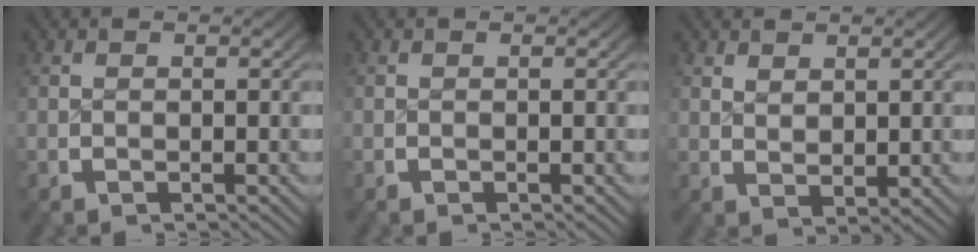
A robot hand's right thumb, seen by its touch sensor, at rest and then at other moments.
{"total": 0.0}
{"total": 1.7, "force": [1.4, 0.5, 0.9], "torque": [-0.012, -0.005, 0.037]}